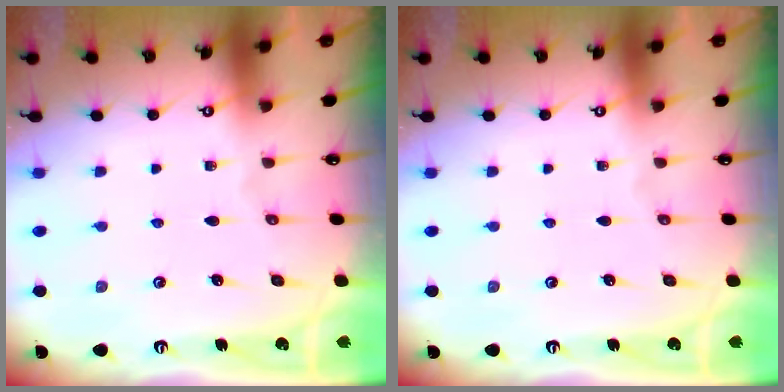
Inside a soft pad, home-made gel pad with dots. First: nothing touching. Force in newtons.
{"total": 0.0}